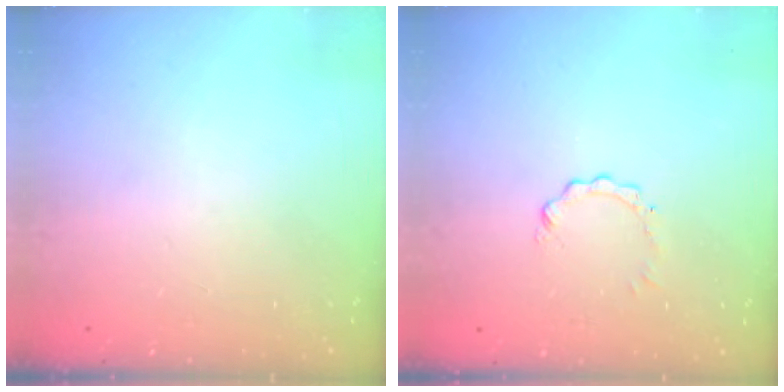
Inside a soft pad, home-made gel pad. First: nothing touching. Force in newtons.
{"total": 0.7, "press": 0.7, "slide": 0.1}